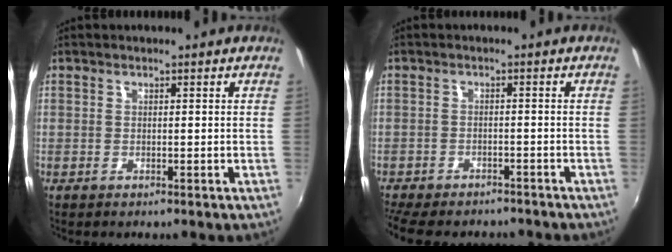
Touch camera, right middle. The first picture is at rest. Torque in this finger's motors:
{"motor_torque": [1.11, -1.03, 0.25, 0.12]}